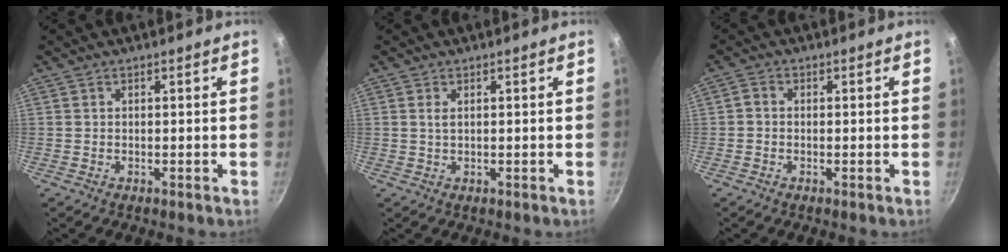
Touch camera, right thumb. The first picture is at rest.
{"total": 1.3, "force": [0.4, 0.6, 1.1], "torque": [-0.020, -0.001, 0.007]}
{"total": 1.4, "force": [-0.4, 1.1, 0.7], "torque": [-0.017, 0.007, -0.011]}